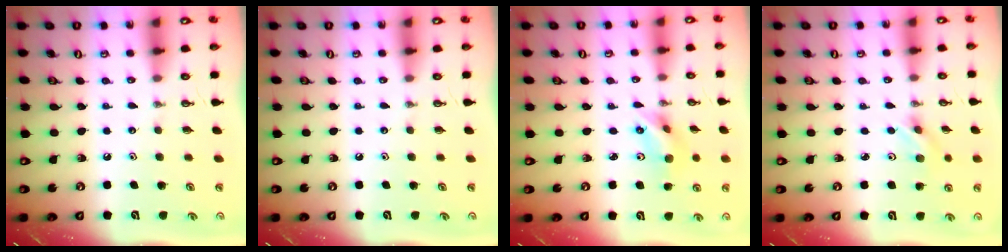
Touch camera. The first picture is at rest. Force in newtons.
{"total": 0.0}
{"total": 6.3, "press": 5.5, "slide": 3.1}
{"total": 2.6, "press": 2.4, "slide": 0.8}